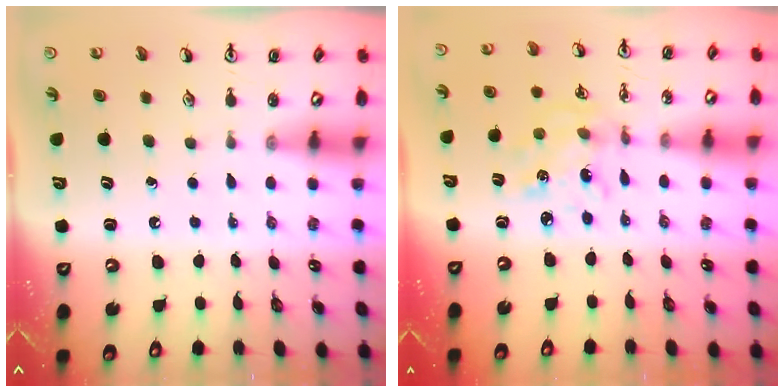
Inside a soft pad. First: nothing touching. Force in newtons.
{"total": 6.2, "press": 6.2, "slide": 0.3}